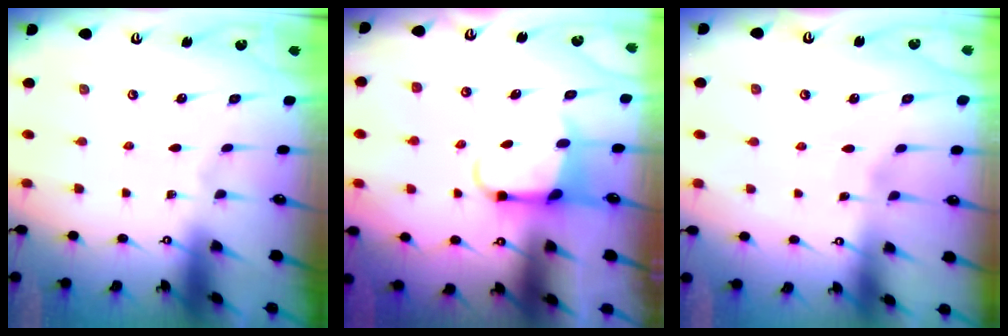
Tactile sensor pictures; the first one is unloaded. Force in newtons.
{"total": 3.8, "press": 3.7, "slide": 1.0}
{"total": 2.5, "press": 2.5, "slide": 0.2}